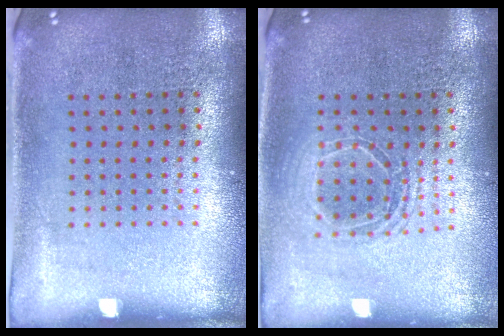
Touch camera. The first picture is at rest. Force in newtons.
{"total": 1.7, "press": 1.4, "slide": 0.9}